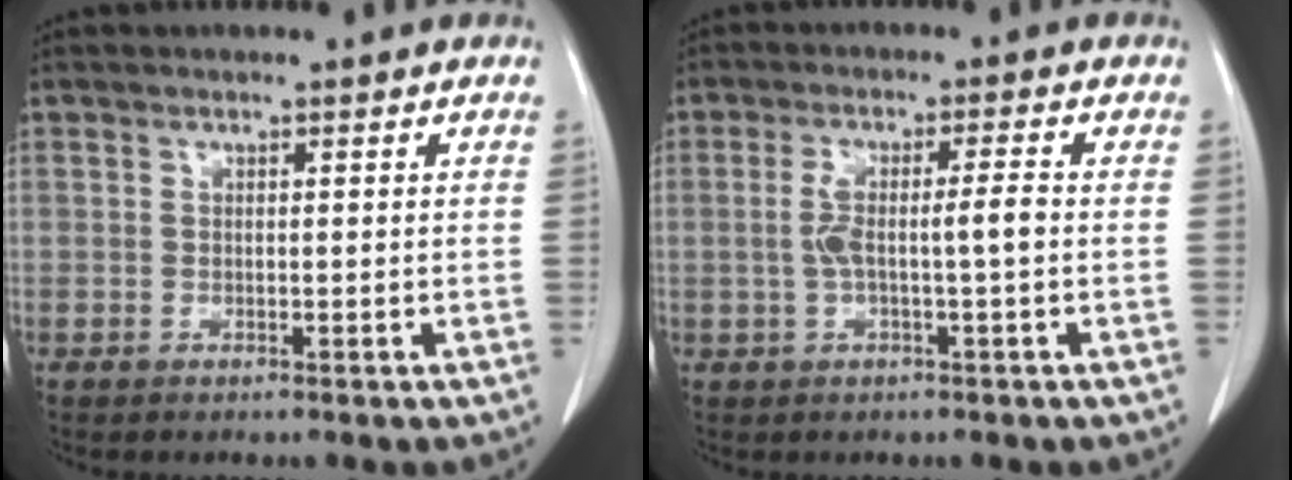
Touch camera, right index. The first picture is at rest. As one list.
[{"total": 5.3, "force": [-0.4, 0.3, 5.3], "torque": [-0.107, 0.013, -0.005]}]